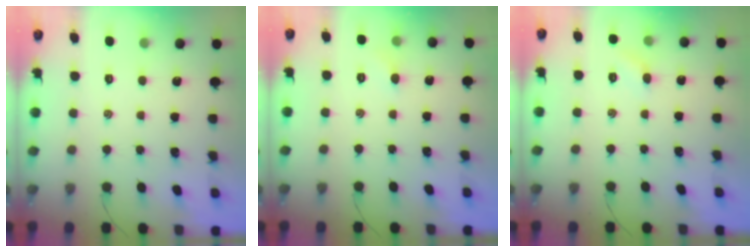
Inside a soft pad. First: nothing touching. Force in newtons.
{"total": 3.7, "press": 3.5, "slide": 1.2}
{"total": 4.4, "press": 4.2, "slide": 1.4}